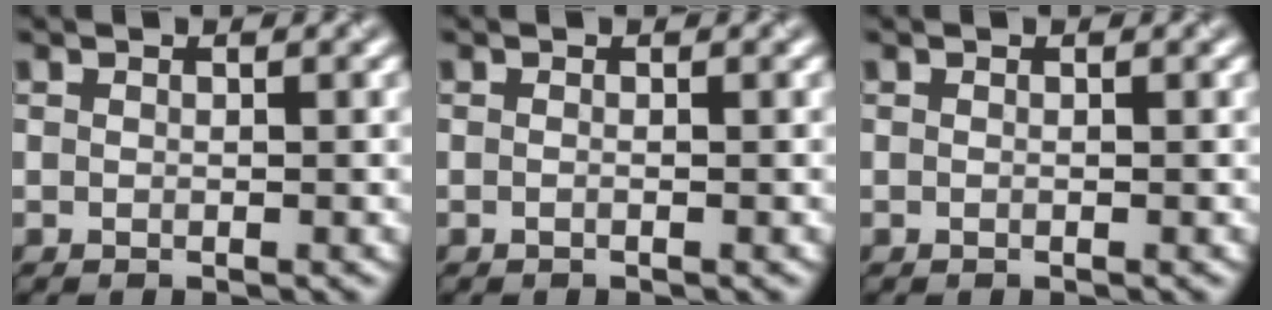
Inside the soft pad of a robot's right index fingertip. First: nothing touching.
{"total": 0.6, "force": [-0.3, 0.2, 0.5], "torque": [-0.003, -0.001, -0.013]}
{"total": 0.0}